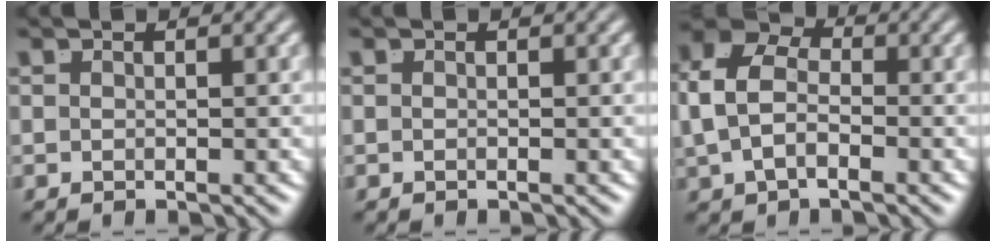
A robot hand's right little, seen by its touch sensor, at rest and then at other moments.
{"total": 0.0}
{"total": 8.4, "force": [1.3, 6.6, 5.0], "torque": [-0.097, 0.012, 0.004]}